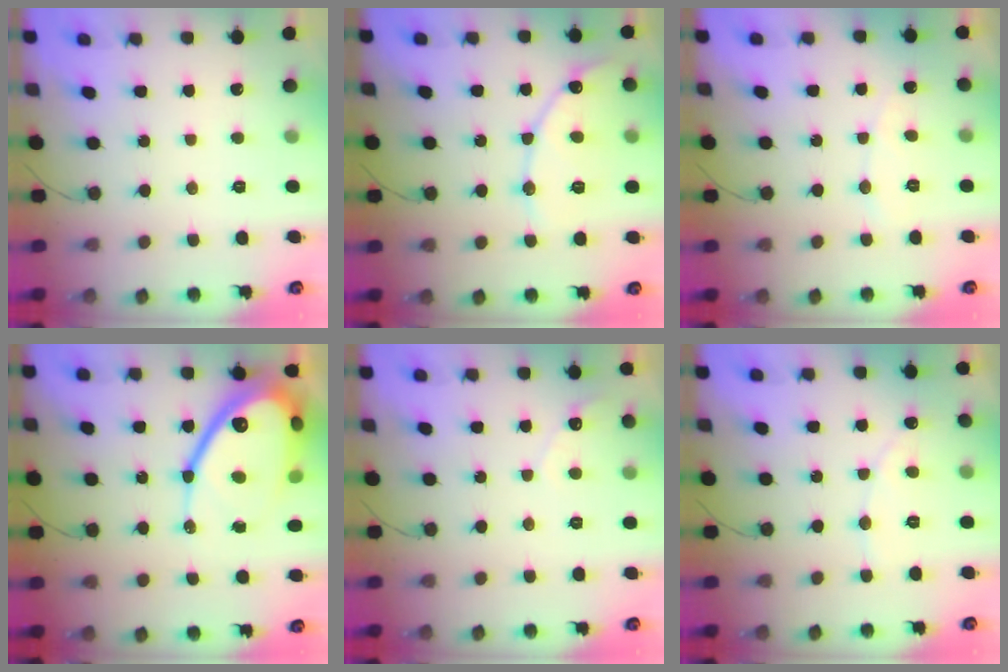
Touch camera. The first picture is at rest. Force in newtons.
{"total": 11.0, "press": 10.9, "slide": 0.9}
{"total": 4.5, "press": 4.5, "slide": 0.3}
{"total": 22.5, "press": 22.4, "slide": 1.8}
{"total": 3.3, "press": 3.3, "slide": 0.3}
{"total": 5.4, "press": 5.4, "slide": 0.3}